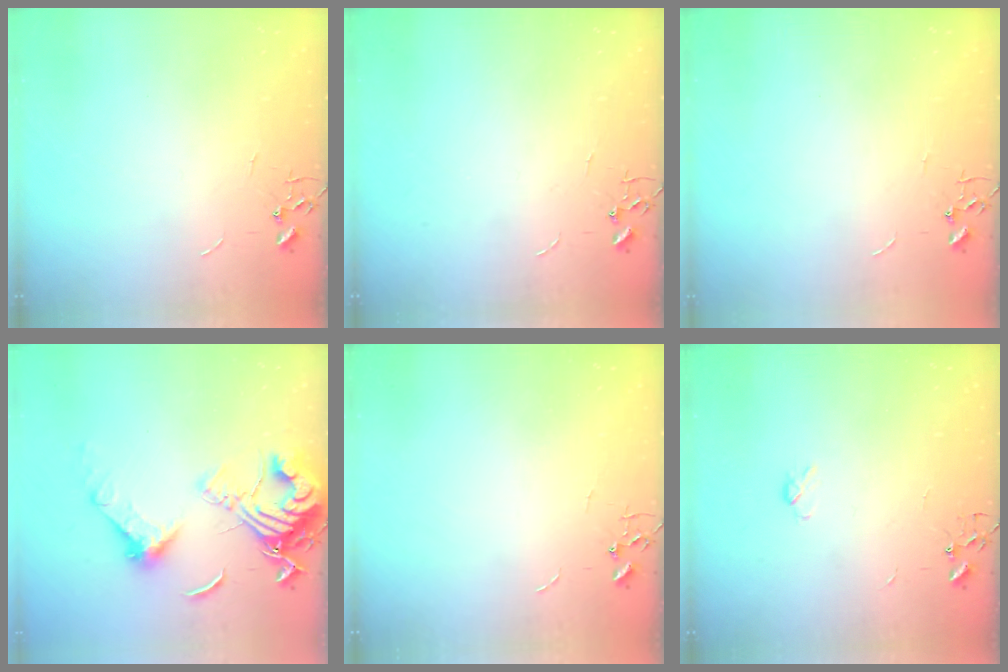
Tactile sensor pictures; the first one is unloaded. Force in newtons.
{"total": 0.0}
{"total": 0.0}
{"total": 17.3, "press": 17.2, "slide": 1.5}
{"total": 0.0}
{"total": 4.0, "press": 3.9, "slide": 0.7}